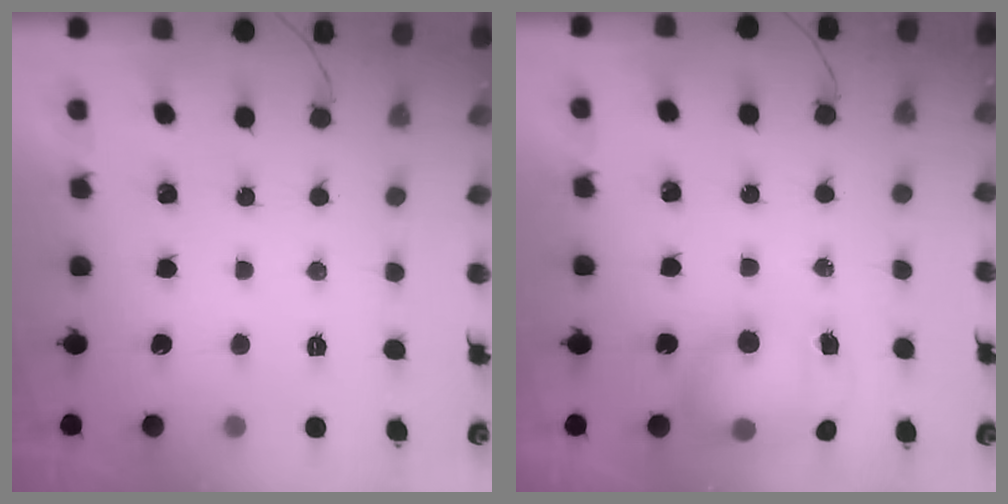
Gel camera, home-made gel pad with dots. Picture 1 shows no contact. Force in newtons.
{"total": 8.7, "press": 8.3, "slide": 2.5}